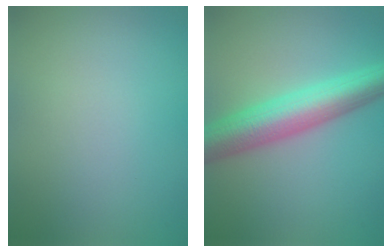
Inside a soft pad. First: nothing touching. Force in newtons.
{"total": 6.8, "press": 6.8, "slide": 0.2}